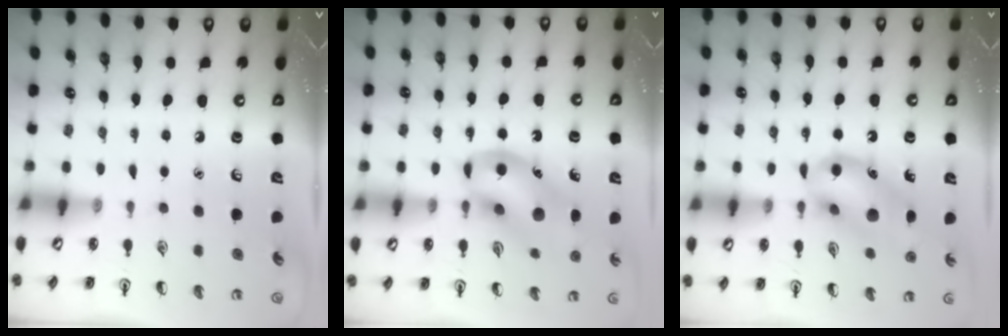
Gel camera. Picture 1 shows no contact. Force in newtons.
{"total": 13.4, "press": 13.3, "slide": 2.2}
{"total": 12.7, "press": 12.6, "slide": 1.4}